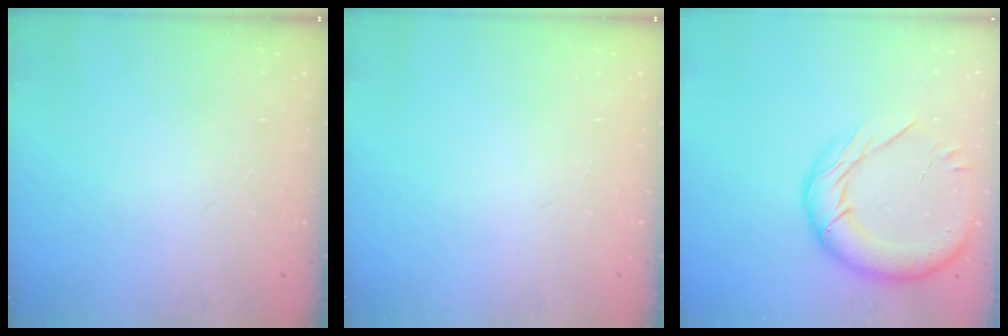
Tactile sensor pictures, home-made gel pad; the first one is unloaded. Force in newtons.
{"total": 0.0}
{"total": 16.6, "press": 16.4, "slide": 2.3}